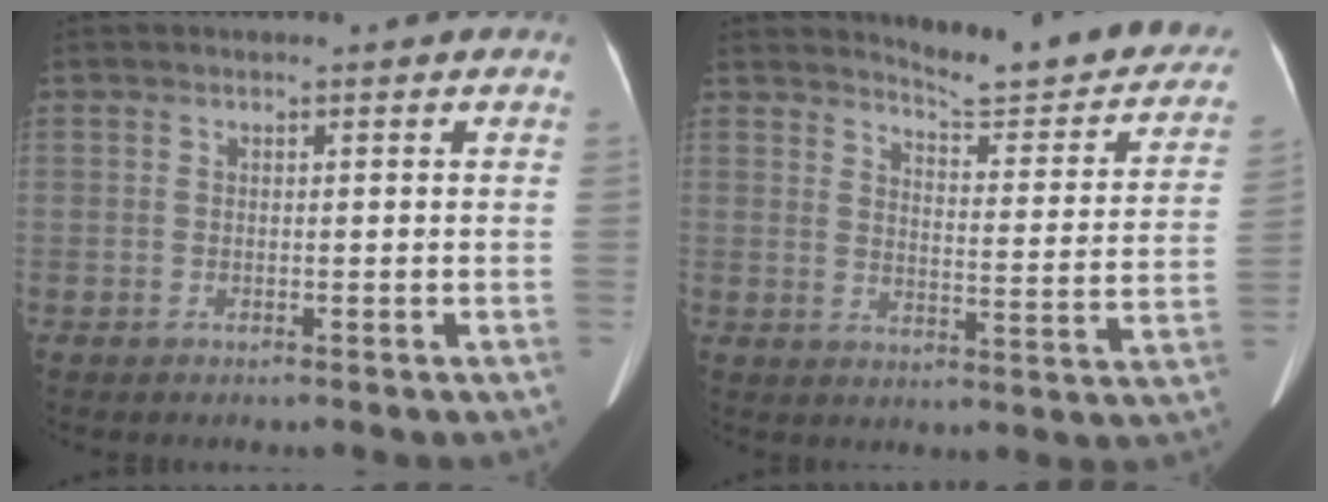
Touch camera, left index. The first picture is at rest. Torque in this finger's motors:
{"motor_torque": [0.66, -1.33, -0.01, 0.00]}